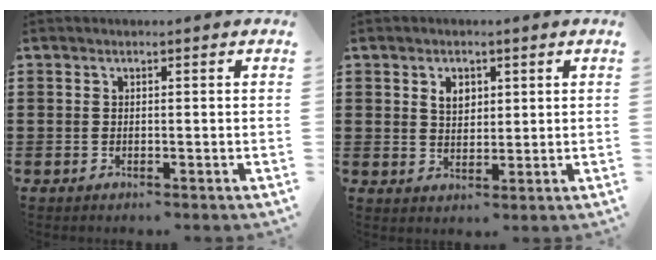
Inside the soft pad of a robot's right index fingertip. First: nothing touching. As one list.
[{"total": 3.2, "force": [1.4, 2.3, 1.8], "torque": [-0.044, 0.010, 0.024]}]